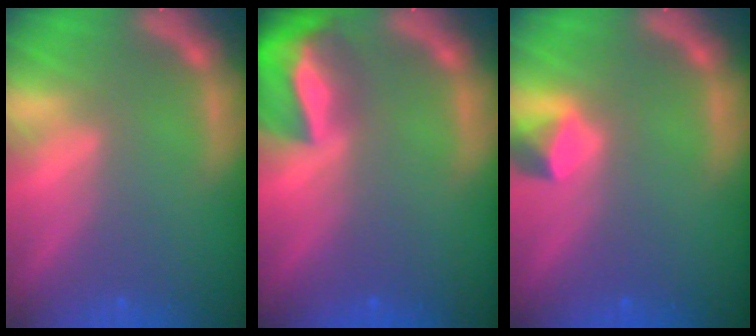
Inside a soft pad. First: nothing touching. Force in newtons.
{"total": 8.5}
{"total": 1.9}